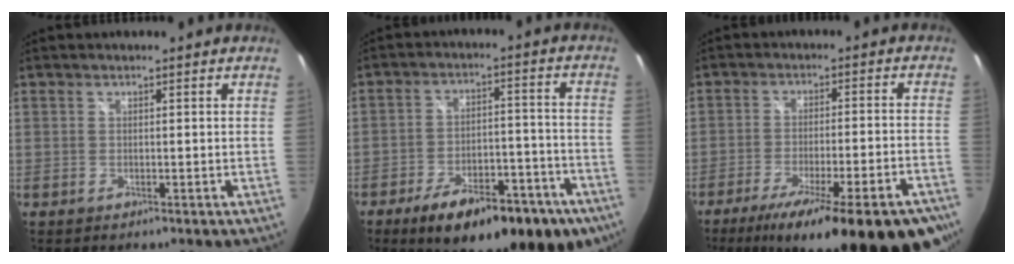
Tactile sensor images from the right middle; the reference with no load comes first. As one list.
[{"total": 21.0, "force": [-13.4, 8.0, 14.1], "torque": [-0.217, -0.016, -0.174]}, {"total": 23.3, "force": [-16.9, 3.4, 15.6], "torque": [-0.247, -0.054, -0.241]}]